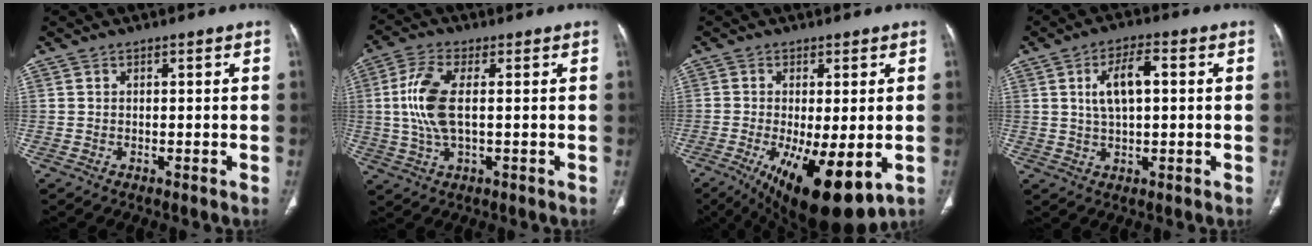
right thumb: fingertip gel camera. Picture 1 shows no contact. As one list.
[{"total": 9.2, "force": [0.6, 3.8, 8.4], "torque": [-0.202, 0.006, 0.014]}, {"total": 15.9, "force": [-5.4, 5.5, 13.9], "torque": [-0.210, -0.025, -0.066]}, {"total": 7.3, "force": [1.4, 3.1, 6.4], "torque": [-0.117, 0.010, 0.026]}]